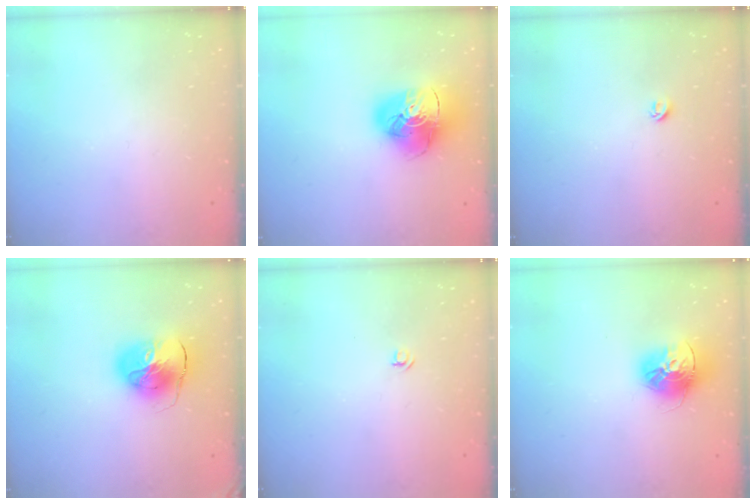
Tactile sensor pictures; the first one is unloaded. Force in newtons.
{"total": 14.9, "press": 14.8, "slide": 1.6}
{"total": 3.9, "press": 3.8, "slide": 0.3}
{"total": 12.3, "press": 12.2, "slide": 1.6}
{"total": 3.2, "press": 3.2, "slide": 0.3}
{"total": 15.1, "press": 15.0, "slide": 1.5}